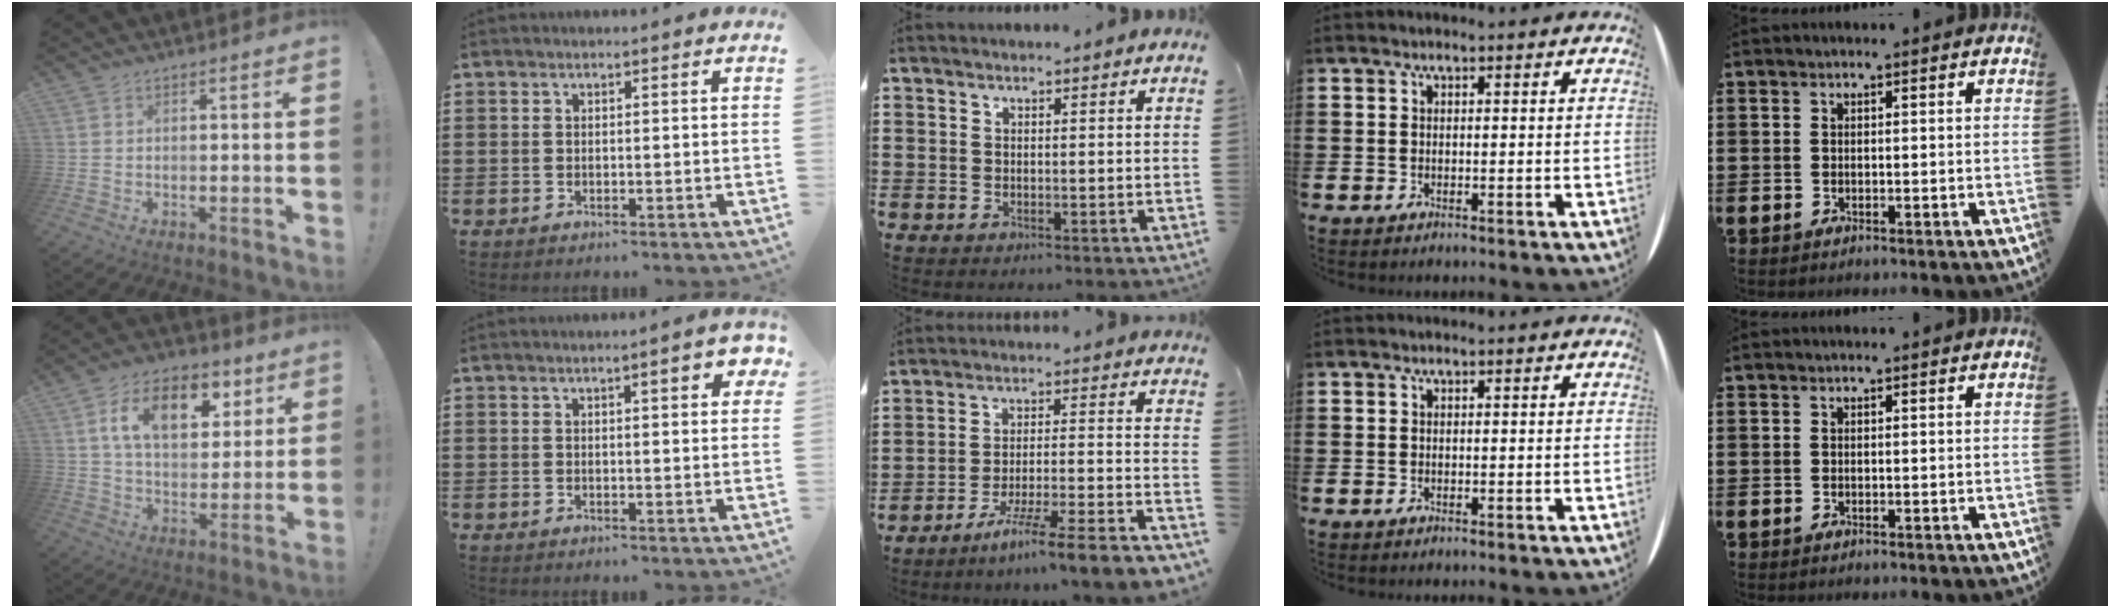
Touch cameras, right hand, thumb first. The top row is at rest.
{"thumb": {"total": 15.9, "force": [6.4, 9.5, 10.9], "torque": [-0.161, -0.015, 0.111]}, "index": {"total": 3.4, "force": [1.4, 0.7, 3.0], "torque": [-0.045, -0.001, 0.019]}, "middle": {"total": 8.2, "force": [-7.1, -1.3, 3.8], "torque": [-0.061, -0.013, -0.140]}}